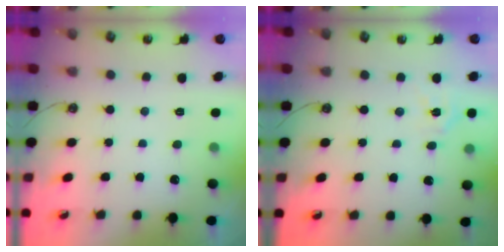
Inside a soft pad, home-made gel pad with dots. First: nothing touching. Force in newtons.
{"total": 6.6, "press": 6.5, "slide": 0.7}